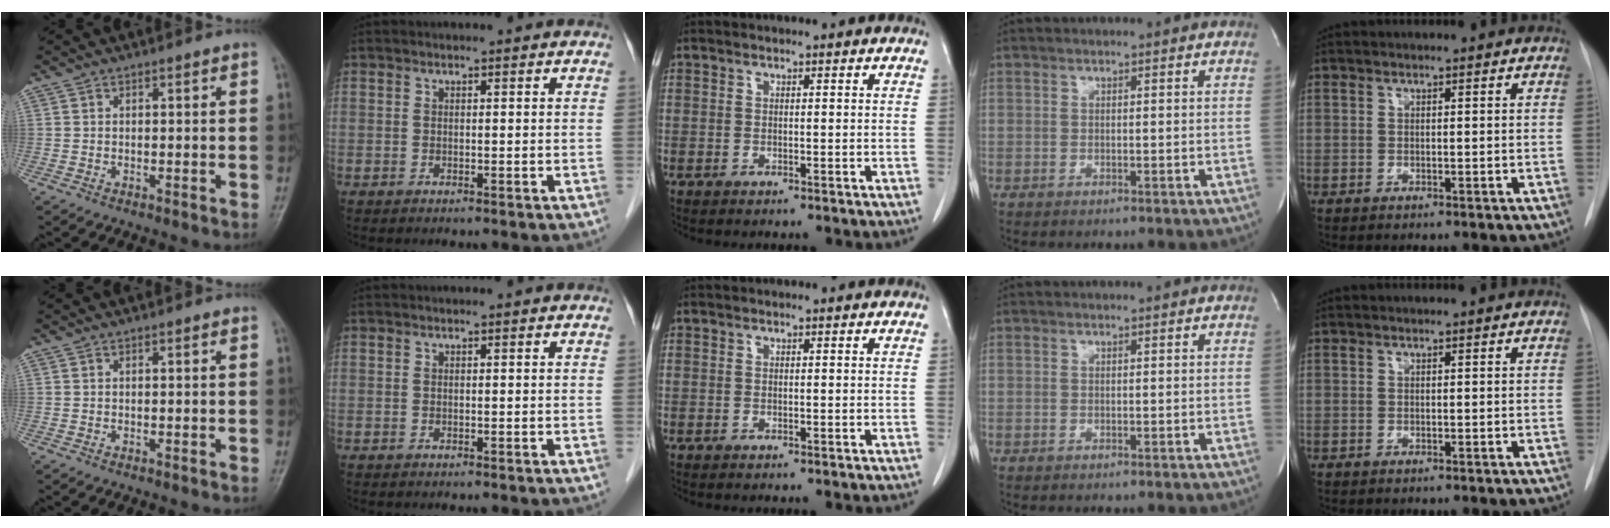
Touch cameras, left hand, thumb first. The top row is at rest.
{}